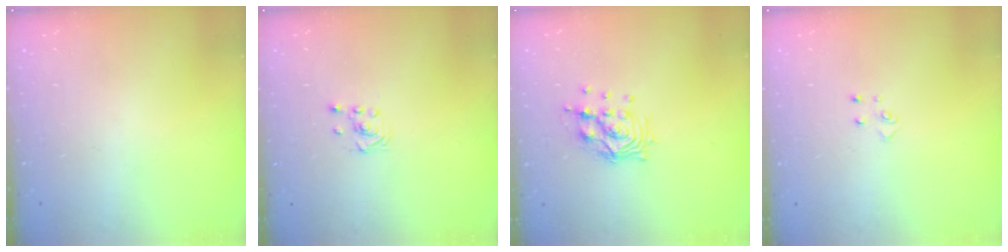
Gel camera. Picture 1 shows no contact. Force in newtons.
{"total": 1.6, "press": 1.4, "slide": 0.9}
{"total": 9.6, "press": 9.6, "slide": 0.8}
{"total": 4.3, "press": 4.3, "slide": 0.4}